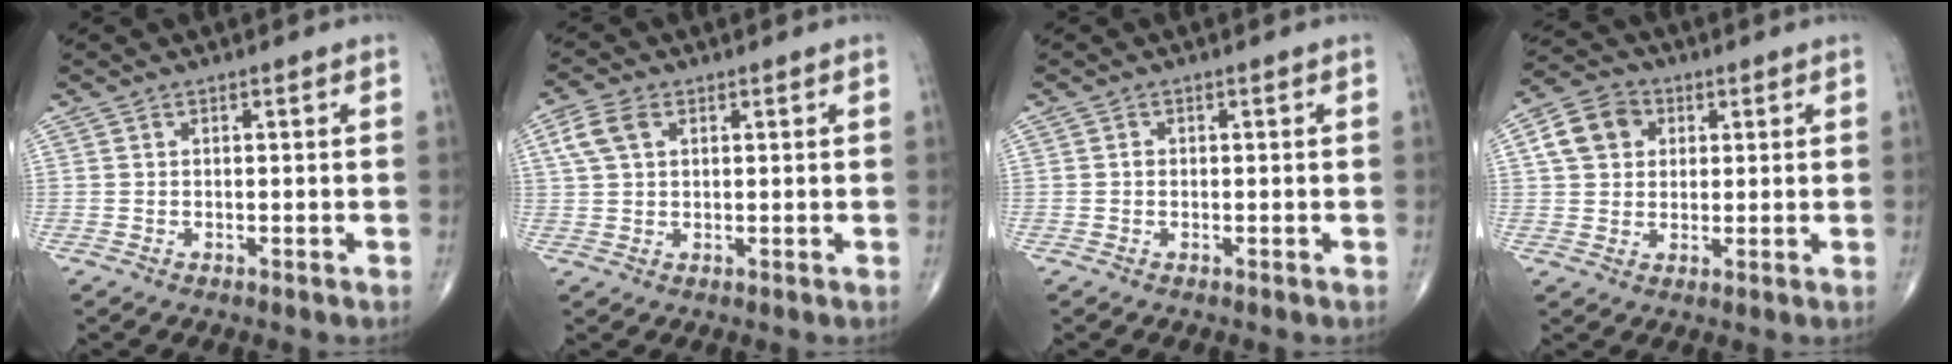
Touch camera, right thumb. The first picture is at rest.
{"total": 5.1, "force": [1.8, 3.2, 3.5], "torque": [-0.079, 0.011, 0.037]}
{"total": 0.6, "force": [-0.1, 0.5, 0.3], "torque": [-0.002, 0.002, -0.004]}
{"total": 8.3, "force": [2.3, 6.8, 4.3], "torque": [-0.062, 0.007, 0.033]}